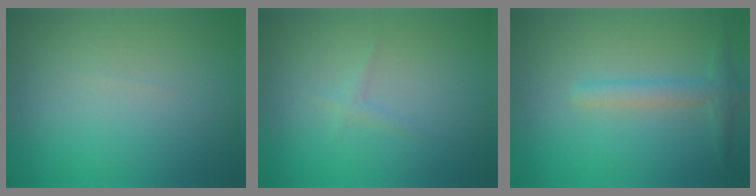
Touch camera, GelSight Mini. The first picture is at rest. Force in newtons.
{"total": 0.7, "press": 0.7, "slide": 0.0}
{"total": 2.2, "press": 2.2, "slide": 0.1}